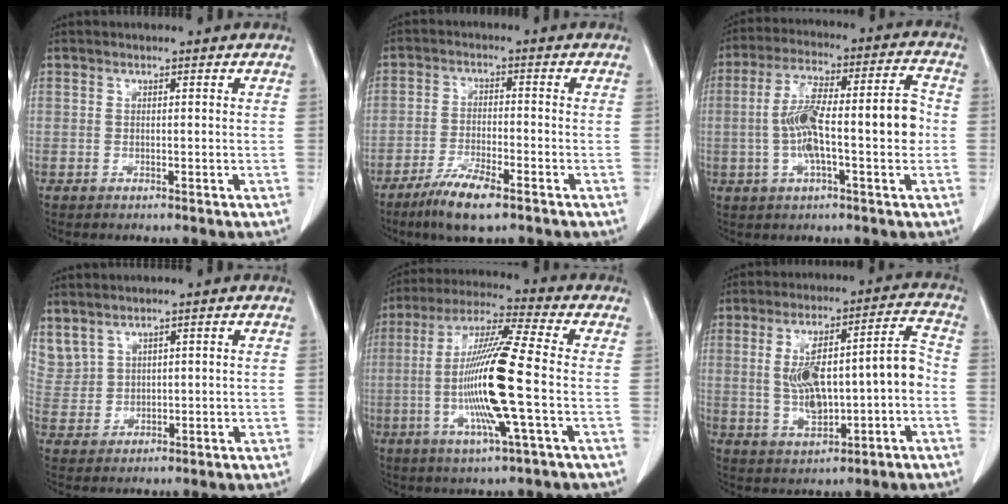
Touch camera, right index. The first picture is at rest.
{"total": 7.2, "force": [-4.9, 1.1, 5.1], "torque": [-0.102, -0.013, -0.089]}
{"total": 14.3, "force": [-1.3, 3.0, 13.9], "torque": [-0.239, 0.035, -0.019]}
{"total": 6.9, "force": [4.4, 4.8, 2.4], "torque": [-0.079, 0.017, 0.112]}
{"total": 15.5, "force": [-2.5, -0.1, 15.3], "torque": [-0.305, -0.008, -0.057]}
{"total": 13.3, "force": [-1.2, 3.7, 12.8], "torque": [-0.220, 0.032, -0.006]}